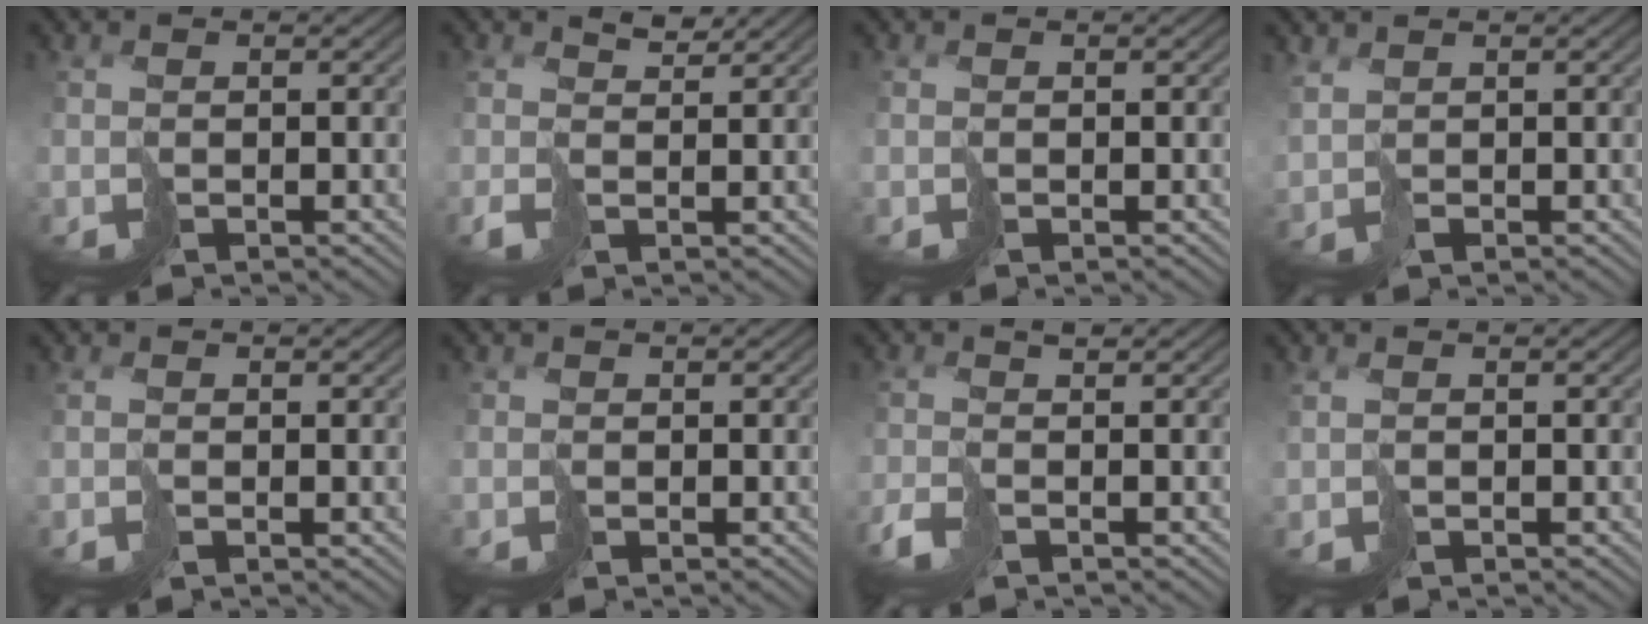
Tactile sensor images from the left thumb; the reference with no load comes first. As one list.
[{"total": 2.4, "force": [0.8, 0.9, 2.1], "torque": [-0.056, 0.002, 0.011]}, {"total": 0.0}, {"total": 1.8, "force": [1.6, 0.9, 0.1], "torque": [-0.009, -0.001, 0.038]}, {"total": 0.9, "force": [0.0, 0.3, 0.8], "torque": [-0.020, -0.003, 0.000]}, {"total": 0.6, "force": [0.0, 0.6, -0.1], "torque": [0.001, -0.003, 0.001]}, {"total": 2.6, "force": [-1.0, 0.6, 2.3], "torque": [-0.051, 0.000, -0.029]}, {"total": 0.7, "force": [0.4, 0.4, 0.5], "torque": [-0.018, -0.002, 0.009]}]